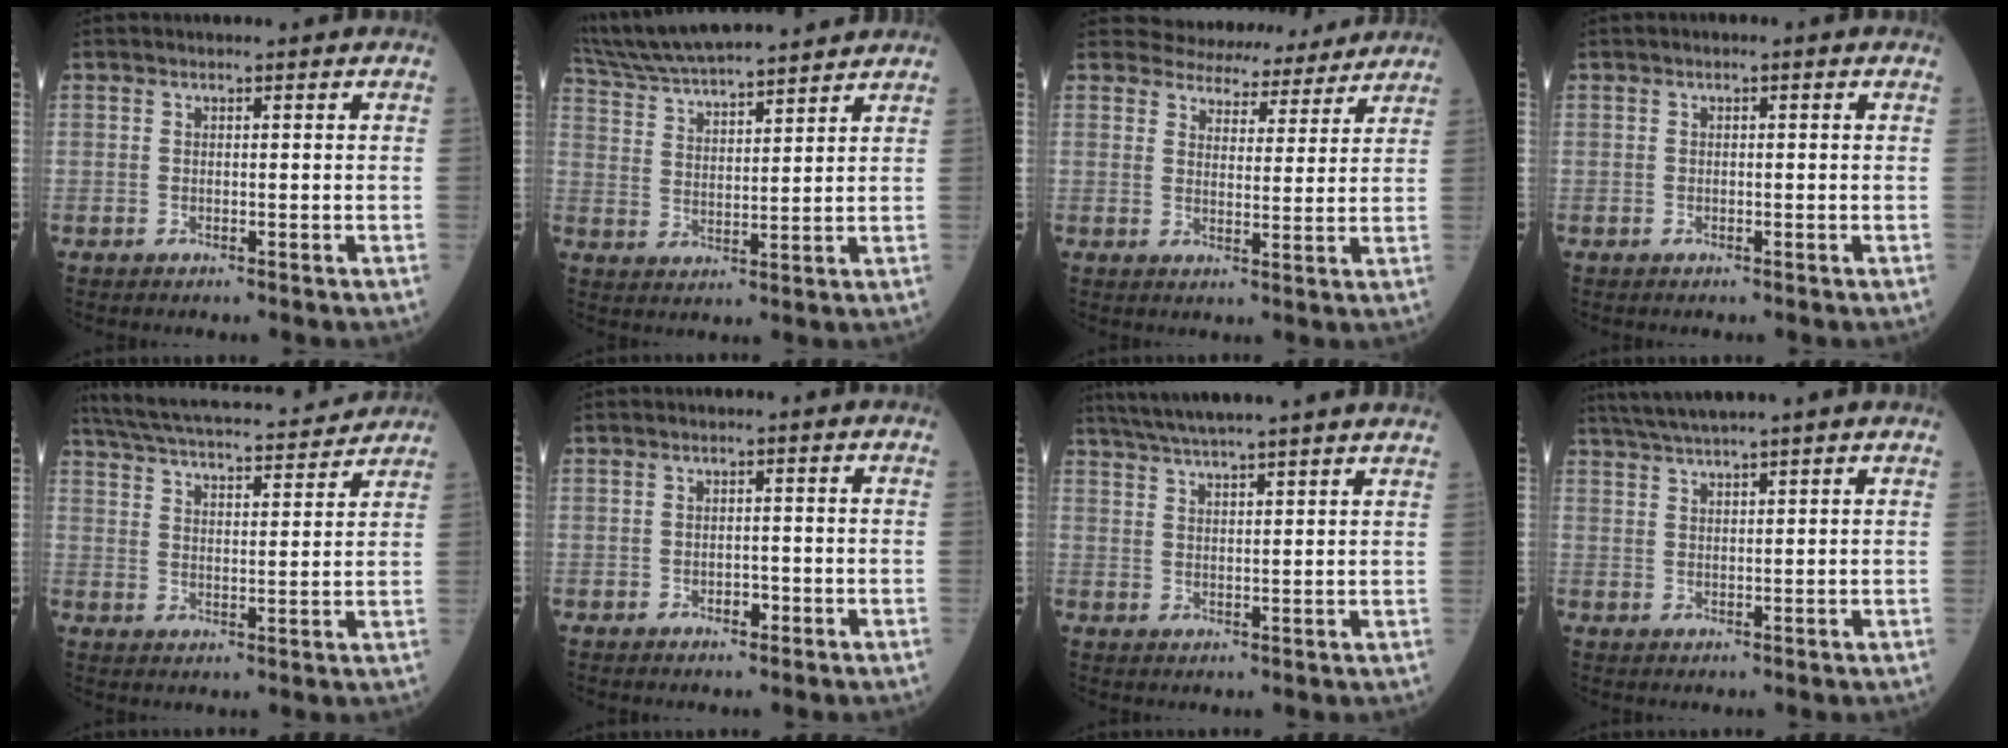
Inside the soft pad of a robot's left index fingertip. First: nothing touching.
{"total": 17.7, "force": [16.1, 1.9, 7.0], "torque": [-0.130, 0.036, 0.270]}
{"total": 11.2, "force": [10.6, 3.3, 1.3], "torque": [-0.001, 0.007, 0.127]}
{"total": 0.0}
{"total": 19.0, "force": [17.6, 2.2, 7.0], "torque": [-0.125, 0.025, 0.254]}
{"total": 1.4, "force": [-0.7, 0.8, 0.9], "torque": [-0.013, 0.003, -0.010]}
{"total": 15.7, "force": [13.8, -0.7, 7.4], "torque": [-0.129, 0.018, 0.188]}
{"total": 6.9, "force": [5.8, -1.3, 3.4], "torque": [-0.062, 0.024, 0.098]}